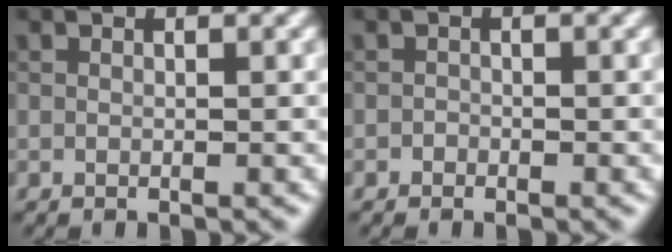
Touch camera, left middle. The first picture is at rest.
{"total": 0.5, "force": [-0.3, 0.4, 0.0], "torque": [0.004, -0.002, -0.007]}